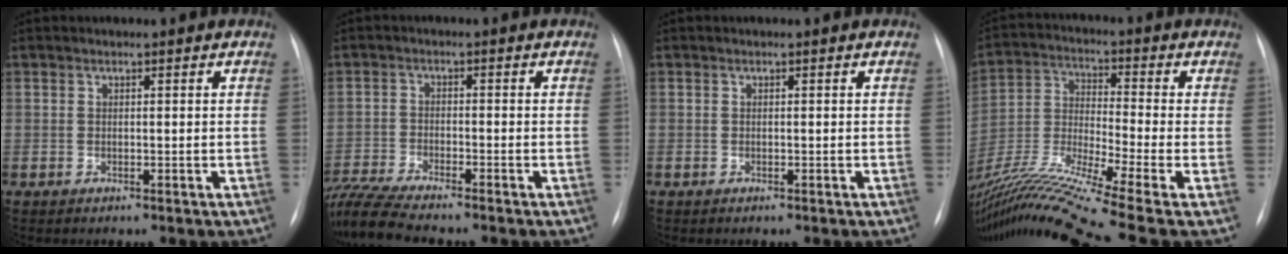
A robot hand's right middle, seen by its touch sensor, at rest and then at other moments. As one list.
[{"total": 9.6, "force": [-8.7, -0.2, 4.1], "torque": [-0.089, -0.018, -0.157]}, {"total": 0.0}, {"total": 19.2, "force": [-14.8, -1.6, 12.2], "torque": [-0.270, -0.023, -0.274]}]